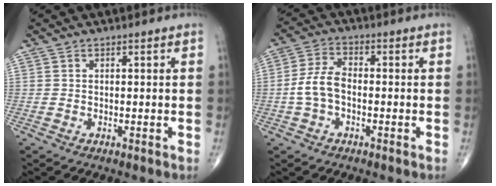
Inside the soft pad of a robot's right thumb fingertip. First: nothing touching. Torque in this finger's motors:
{"motor_torque": [0.10, -0.03, 0.59, -0.08, 0.03]}